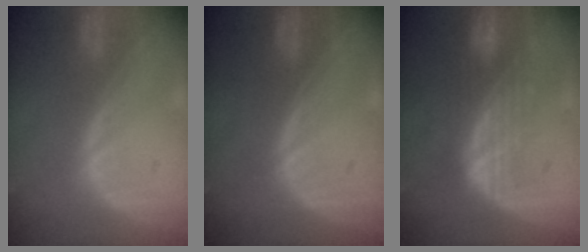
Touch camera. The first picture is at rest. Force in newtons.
{"total": 0.0}
{"total": 7.6, "press": 6.8, "slide": 3.3}